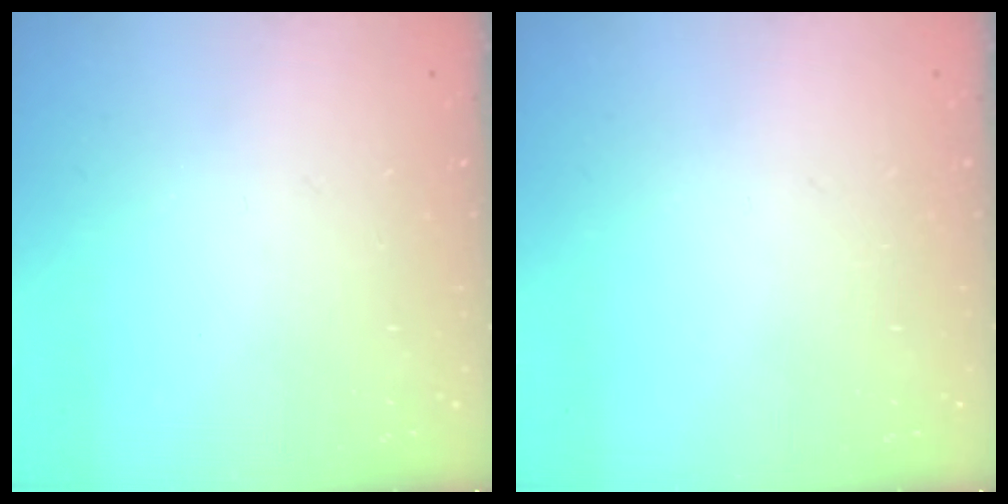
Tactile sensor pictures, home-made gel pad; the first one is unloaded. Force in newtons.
{"total": 0.0}